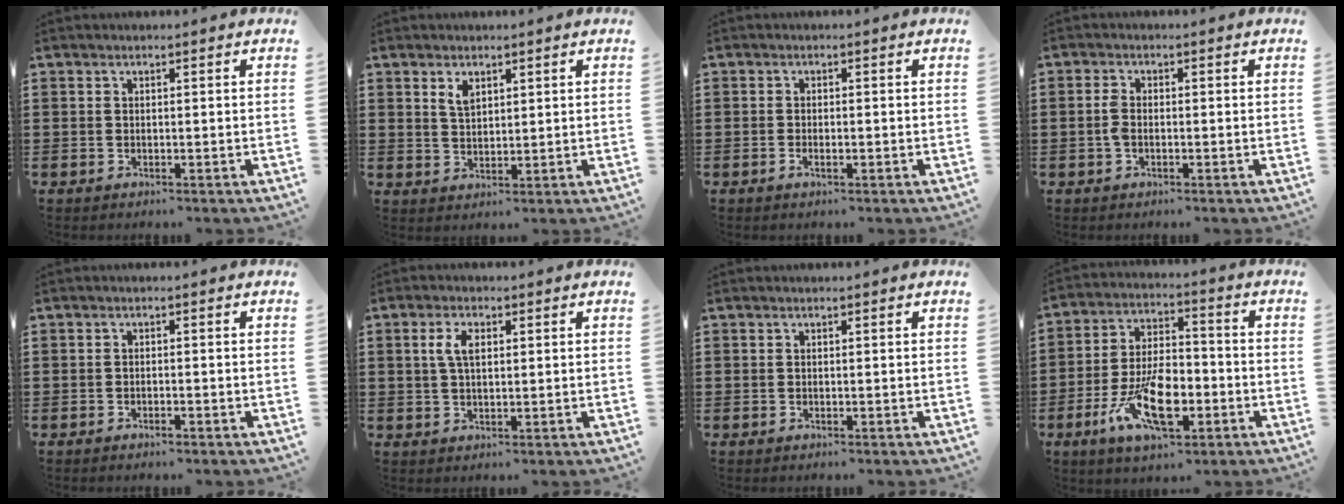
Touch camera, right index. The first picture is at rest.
{"total": 2.5, "force": [1.6, 1.3, 1.5], "torque": [-0.034, 0.003, 0.029]}
{"total": 1.1, "force": [-0.5, 0.3, 0.9], "torque": [-0.018, -0.004, -0.009]}
{"total": 2.0, "force": [-0.5, 1.0, 1.7], "torque": [-0.039, -0.001, -0.011]}
{"total": 0.8, "force": [-0.7, 0.1, 0.4], "torque": [-0.011, -0.005, -0.012]}
{"total": 4.0, "force": [0.9, 1.9, 3.4], "torque": [-0.072, 0.011, 0.014]}
{"total": 0.0}
{"total": 12.3, "force": [-4.6, 5.7, 9.9], "torque": [-0.192, -0.001, -0.081]}